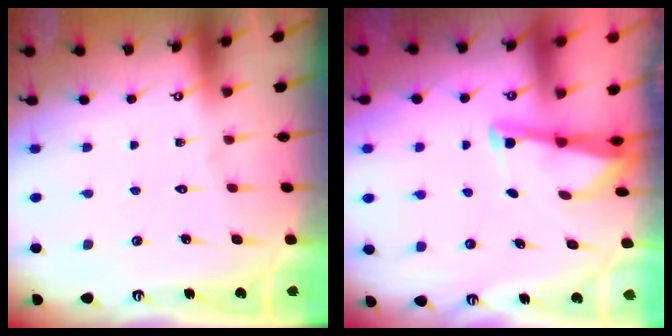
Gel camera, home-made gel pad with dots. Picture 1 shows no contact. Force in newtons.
{"total": 2.9, "press": 2.9, "slide": 0.2}